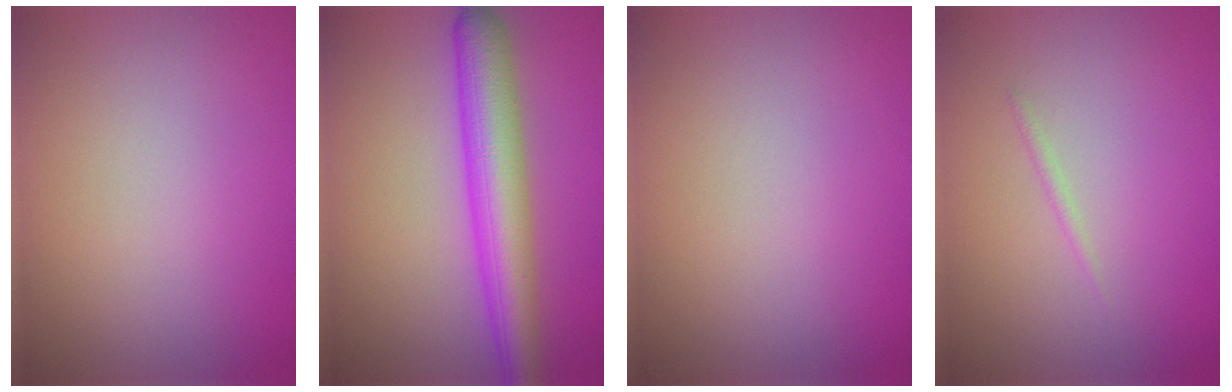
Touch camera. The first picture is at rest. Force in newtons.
{"total": 6.9, "press": 6.9, "slide": 0.2}
{"total": 0.0}
{"total": 0.5, "press": 0.5, "slide": 0.1}